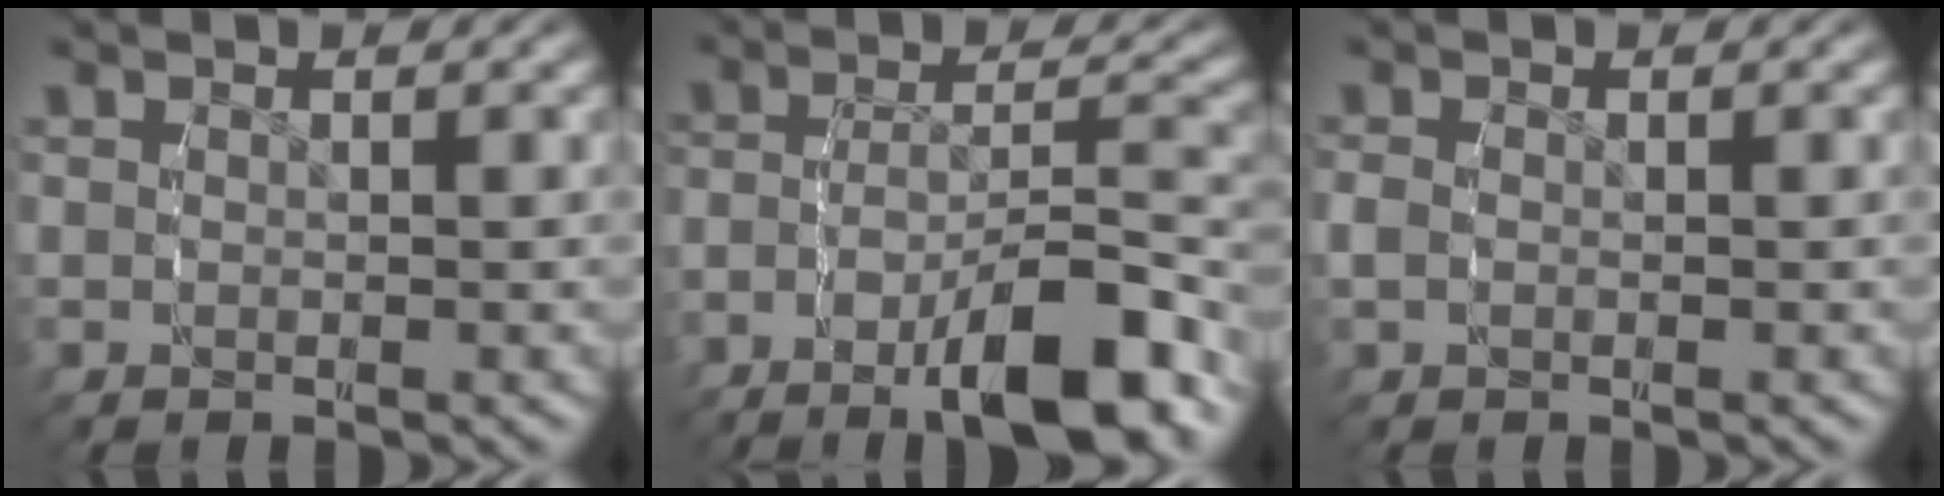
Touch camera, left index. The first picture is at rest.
{"total": 8.9, "force": [-6.0, 3.2, 5.8], "torque": [-0.084, -0.008, -0.090]}
{"total": 1.1, "force": [-0.3, 0.9, 0.5], "torque": [-0.021, -0.004, -0.004]}